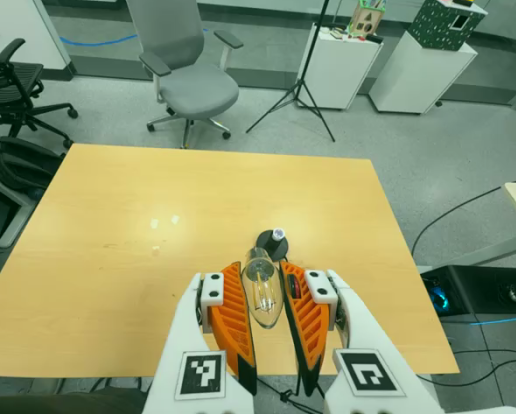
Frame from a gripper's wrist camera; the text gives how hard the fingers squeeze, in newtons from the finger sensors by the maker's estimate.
{"total": 13.1, "left": 14.3, "right": 11.8}